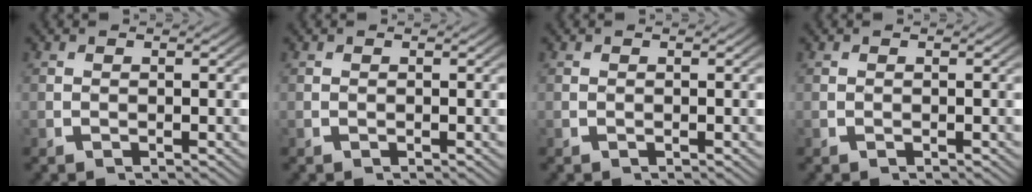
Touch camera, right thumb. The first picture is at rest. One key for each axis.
{"total": 0.0}
{"total": 0.0}
{"total": 0.0}